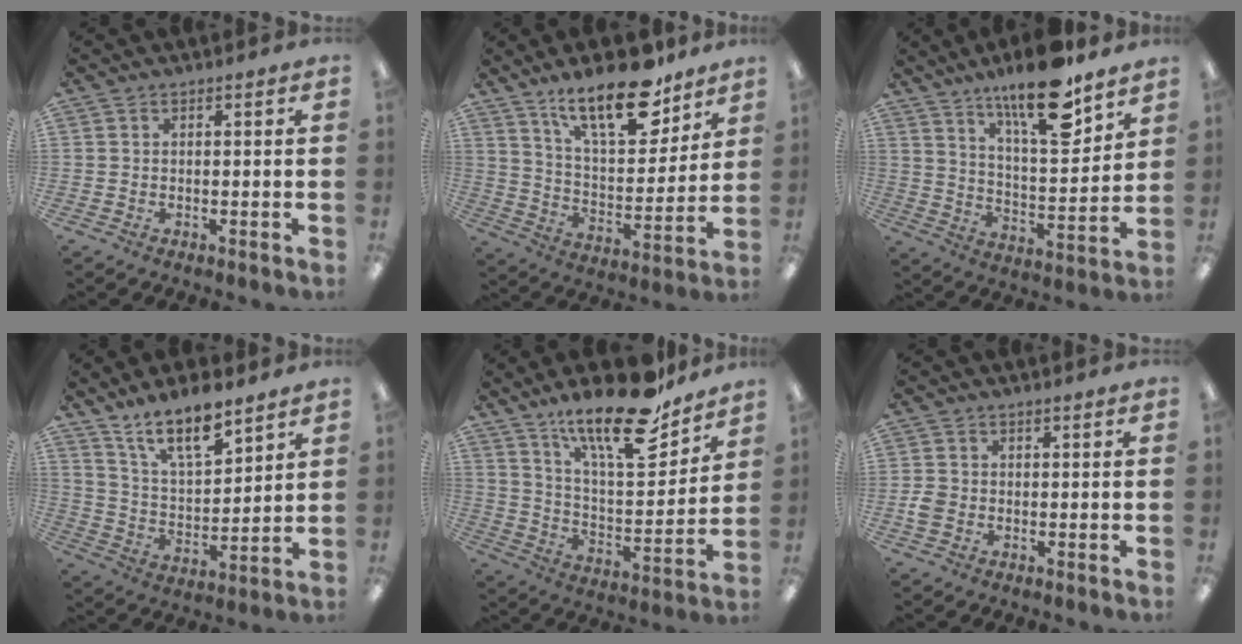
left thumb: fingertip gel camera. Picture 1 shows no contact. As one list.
[{"total": 20.1, "force": [13.7, 7.8, 12.5], "torque": [-0.196, -0.078, 0.229]}, {"total": 17.8, "force": [13.0, 5.0, 11.1], "torque": [-0.174, -0.078, 0.212]}, {"total": 12.9, "force": [10.5, 3.9, 6.3], "torque": [-0.119, -0.061, 0.189]}, {"total": 20.3, "force": [15.2, 6.0, 12.1], "torque": [-0.198, -0.103, 0.253]}, {"total": 2.8, "force": [-0.8, 2.3, 1.4], "torque": [-0.021, 0.007, -0.014]}]